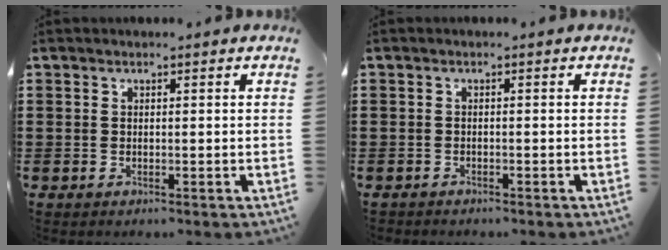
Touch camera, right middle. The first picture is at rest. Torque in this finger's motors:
{"motor_torque": [-0.19, 0.01, 0.03, 0.00]}